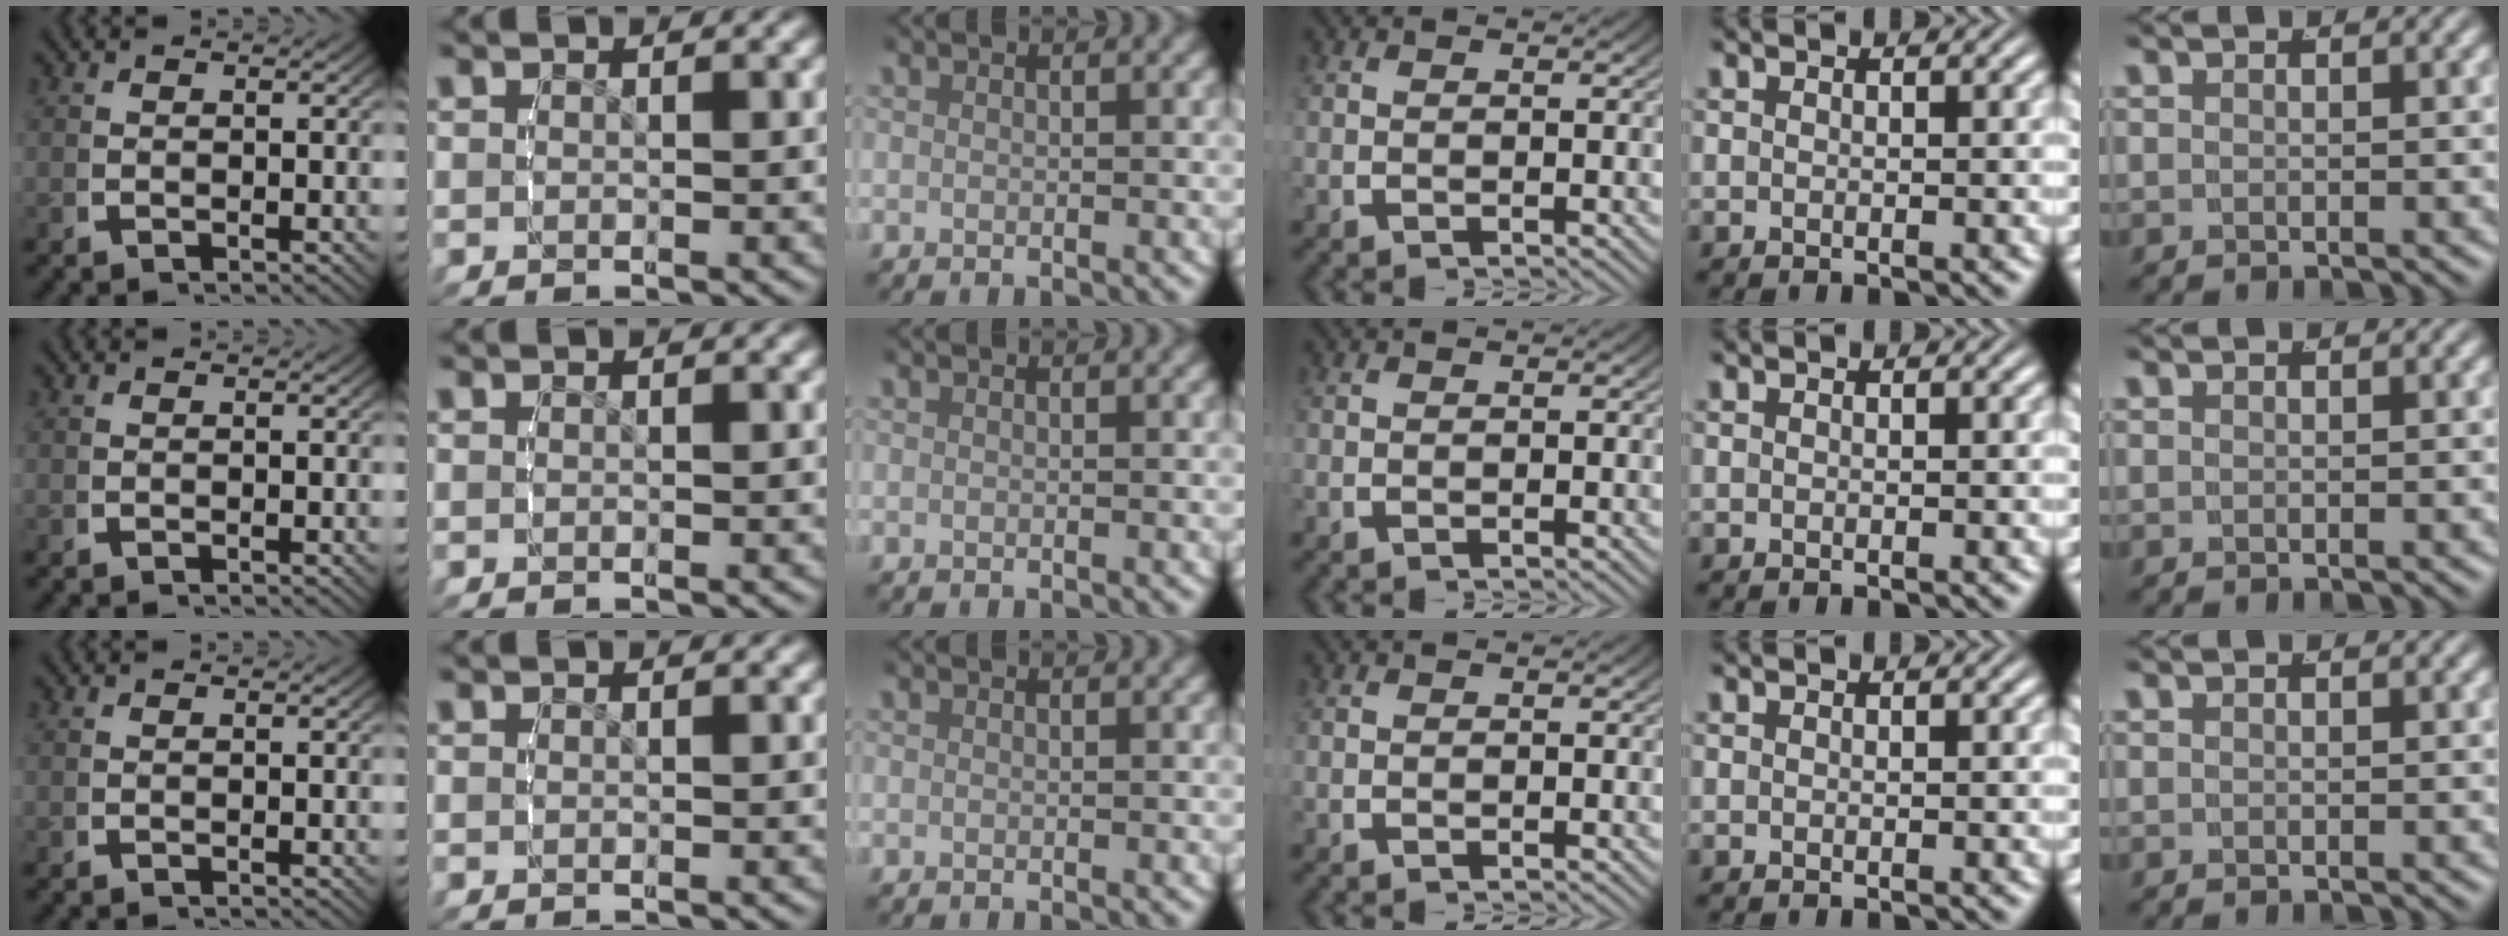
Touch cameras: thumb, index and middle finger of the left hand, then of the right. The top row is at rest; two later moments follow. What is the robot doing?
{"motion": "lift_and_place", "object": "bottle cap"}